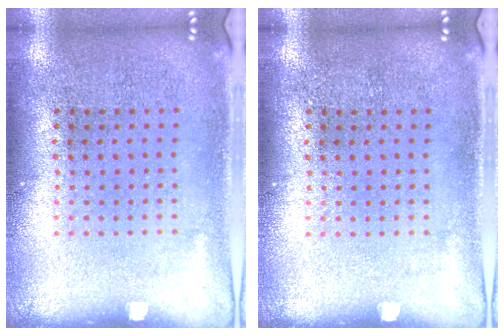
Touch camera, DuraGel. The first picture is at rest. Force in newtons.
{"total": 0.0}